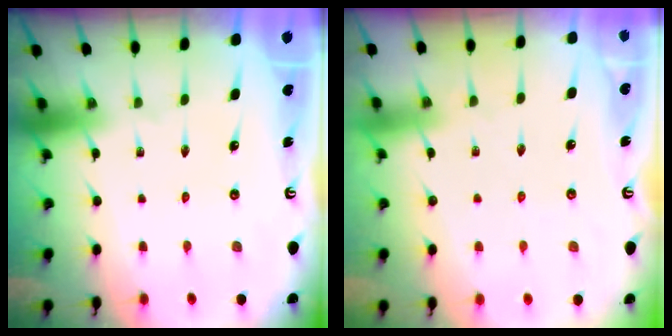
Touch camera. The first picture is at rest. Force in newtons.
{"total": 2.4, "press": 2.4, "slide": 0.4}